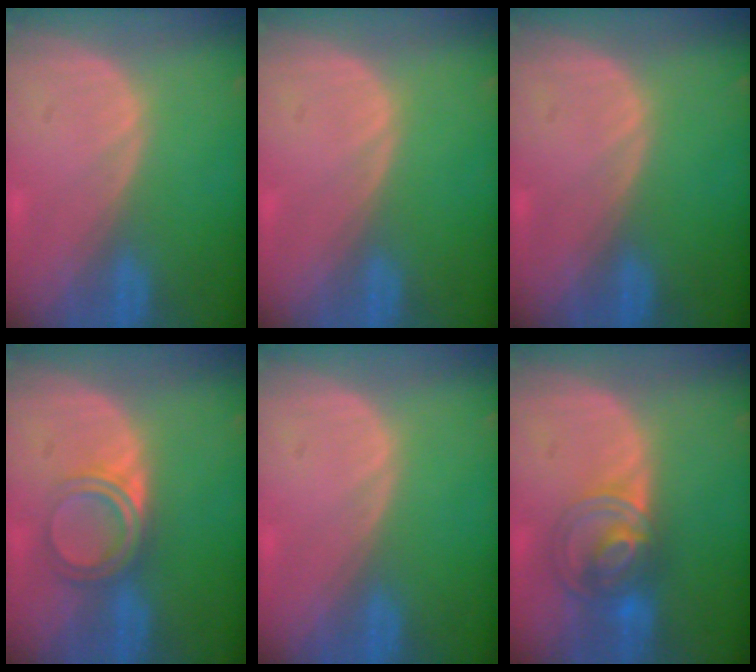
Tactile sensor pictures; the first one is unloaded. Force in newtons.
{"total": 0.0}
{"total": 0.0}
{"total": 4.7, "press": 4.2, "slide": 2.1}
{"total": 0.0}
{"total": 7.3, "press": 6.3, "slide": 3.7}